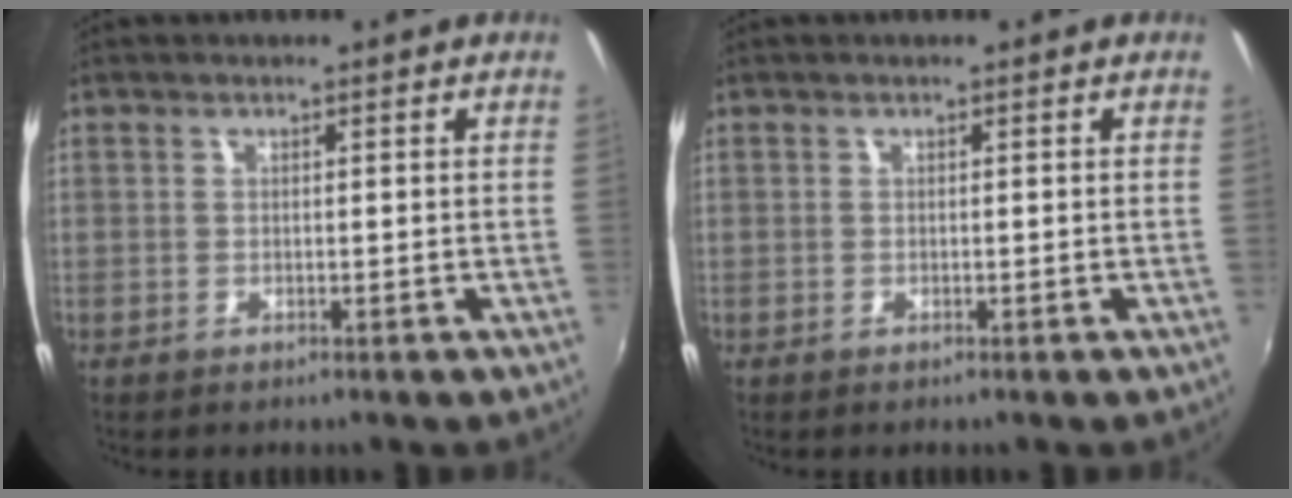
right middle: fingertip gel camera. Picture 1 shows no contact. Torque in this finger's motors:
{"motor_torque": [0.01, -0.05, -0.02, 0.00]}